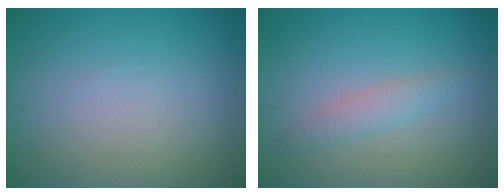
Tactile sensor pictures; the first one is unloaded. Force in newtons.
{"total": 1.8, "press": 1.8, "slide": 0.0}